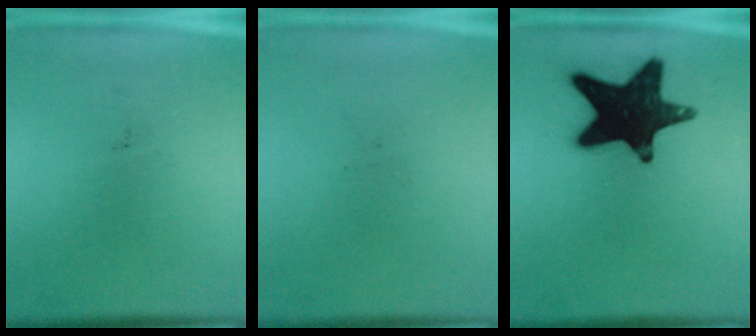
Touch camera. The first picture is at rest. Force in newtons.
{"total": 0.0}
{"total": 18.2}